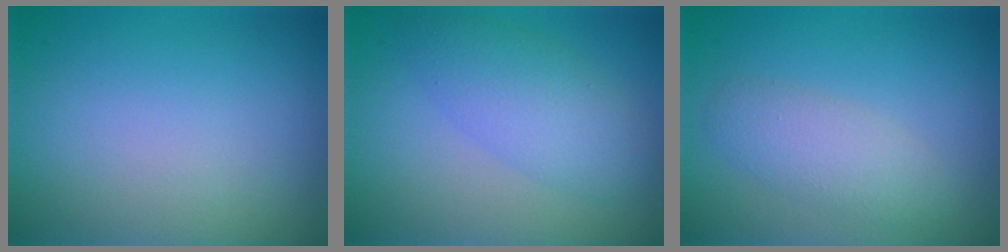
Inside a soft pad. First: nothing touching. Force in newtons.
{"total": 4.2, "press": 4.2, "slide": 0.1}
{"total": 2.8, "press": 2.7, "slide": 0.3}